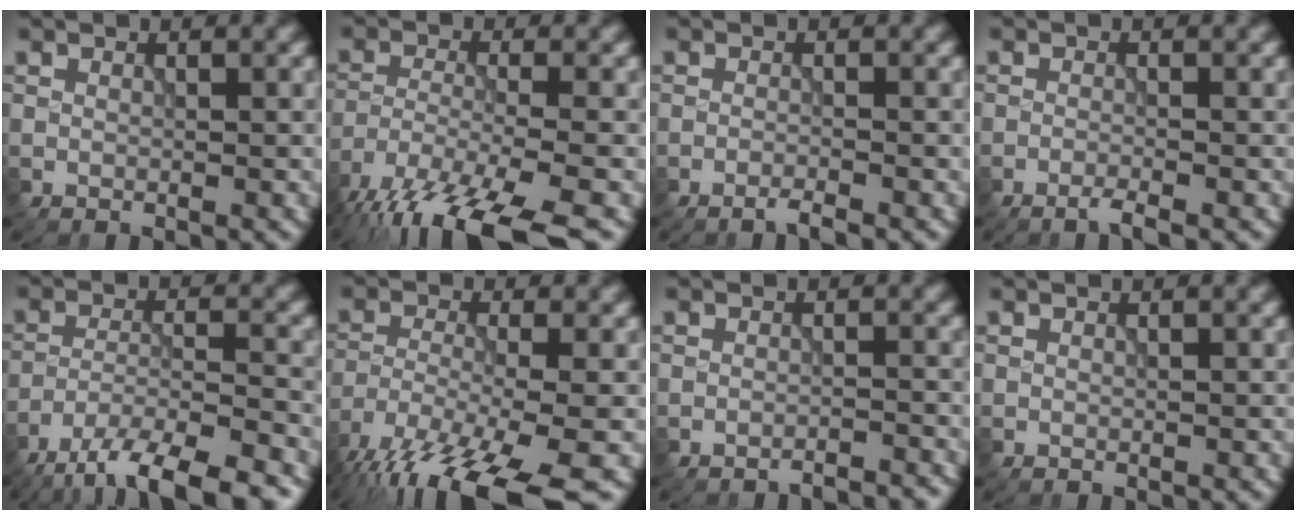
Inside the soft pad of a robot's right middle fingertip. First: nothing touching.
{"total": 11.9, "force": [-9.3, 2.8, 6.8], "torque": [-0.130, -0.038, -0.150]}
{"total": 1.1, "force": [-0.9, 0.0, 0.6], "torque": [-0.008, 0.000, -0.023]}
{"total": 1.3, "force": [-1.0, 0.1, 0.9], "torque": [-0.012, 0.000, -0.025]}
{"total": 10.2, "force": [-8.0, 2.6, 5.8], "torque": [-0.091, -0.020, -0.126]}
{"total": 12.8, "force": [-9.5, 2.9, 8.2], "torque": [-0.161, -0.034, -0.155]}
{"total": 2.3, "force": [-2.2, 0.1, 0.4], "torque": [0.004, 0.004, -0.030]}
{"total": 0.0}